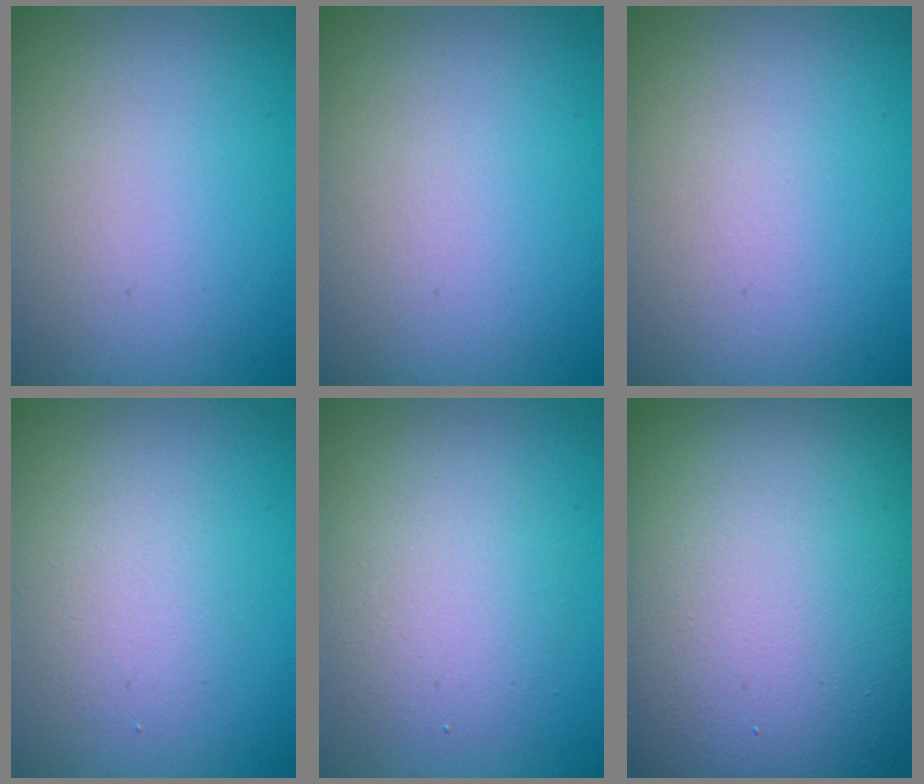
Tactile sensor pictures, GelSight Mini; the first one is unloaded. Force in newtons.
{"total": 0.0}
{"total": 0.0}
{"total": 2.4, "press": 2.4, "slide": 0.1}
{"total": 3.7, "press": 3.7, "slide": 0.2}
{"total": 19.8, "press": 19.7, "slide": 1.1}